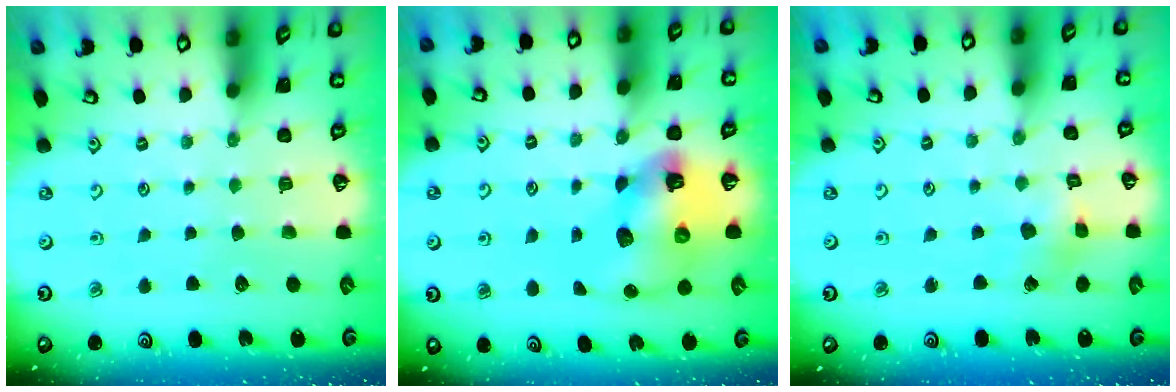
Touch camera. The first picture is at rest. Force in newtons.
{"total": 11.8, "press": 11.7, "slide": 1.8}
{"total": 2.8, "press": 2.8, "slide": 0.3}